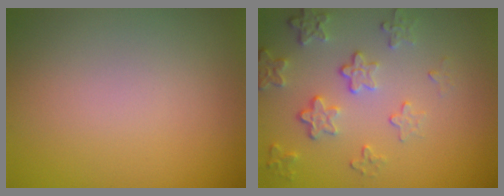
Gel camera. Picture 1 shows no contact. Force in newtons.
{"total": 4.1, "press": 3.2, "slide": 2.6}